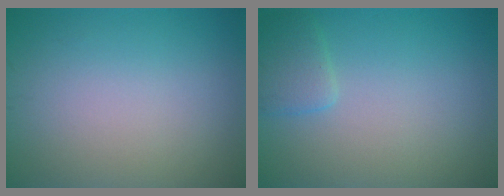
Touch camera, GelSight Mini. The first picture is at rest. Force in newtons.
{"total": 1.8, "press": 1.8, "slide": 0.2}